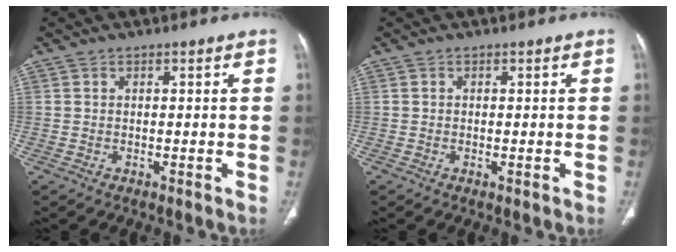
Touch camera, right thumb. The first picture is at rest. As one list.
[{"total": 0.8, "force": [-0.2, 0.2, 0.7], "torque": [-0.015, -0.003, -0.003]}]